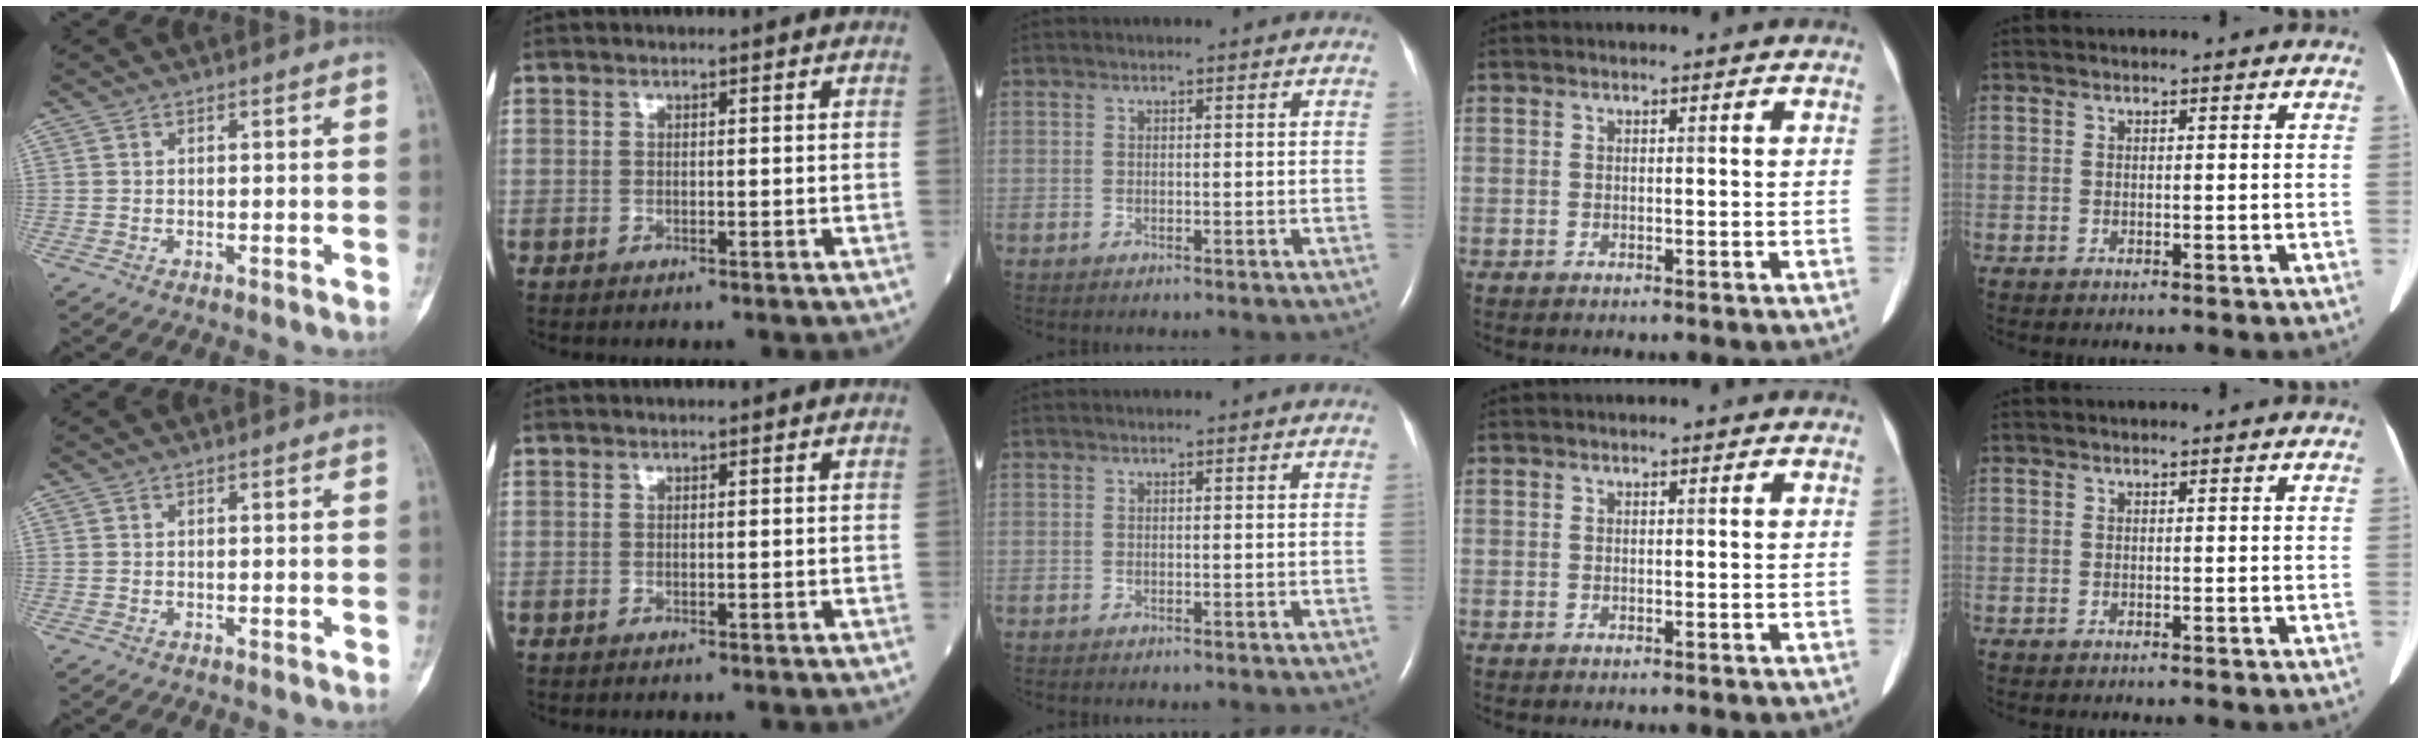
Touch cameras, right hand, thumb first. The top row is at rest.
{}